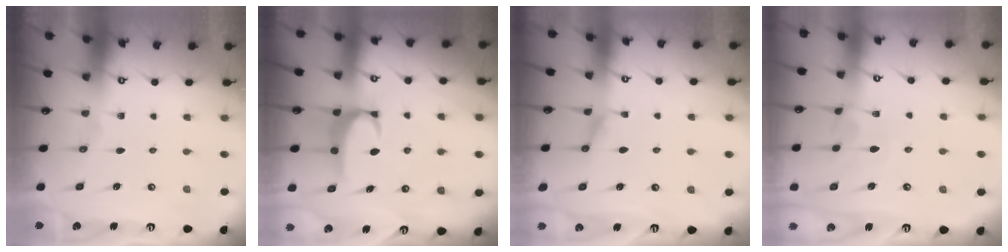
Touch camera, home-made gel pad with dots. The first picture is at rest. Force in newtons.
{"total": 2.7, "press": 2.7, "slide": 0.5}
{"total": 1.2, "press": 0.9, "slide": 0.8}
{"total": 4.2, "press": 4.2, "slide": 0.1}